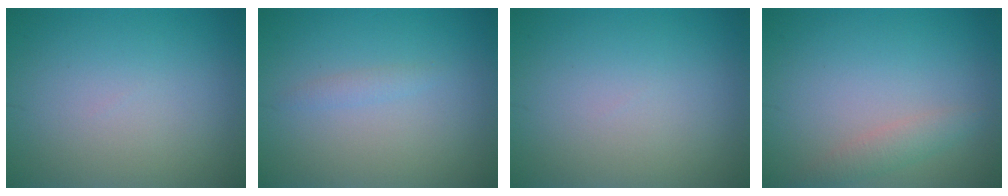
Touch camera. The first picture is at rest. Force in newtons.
{"total": 0.9, "press": 0.9, "slide": 0.0}
{"total": 0.0}
{"total": 1.7, "press": 1.7, "slide": 0.1}